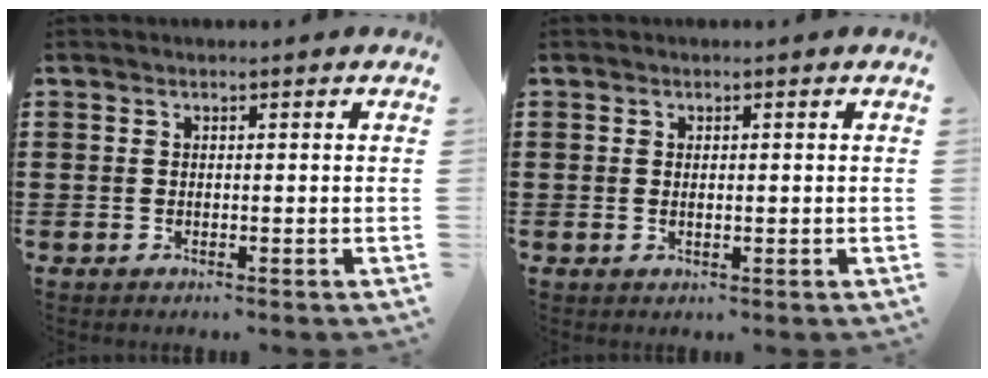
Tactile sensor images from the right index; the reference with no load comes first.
{"total": 0.8, "force": [0.2, 0.2, 0.8], "torque": [-0.017, -0.001, 0.004]}